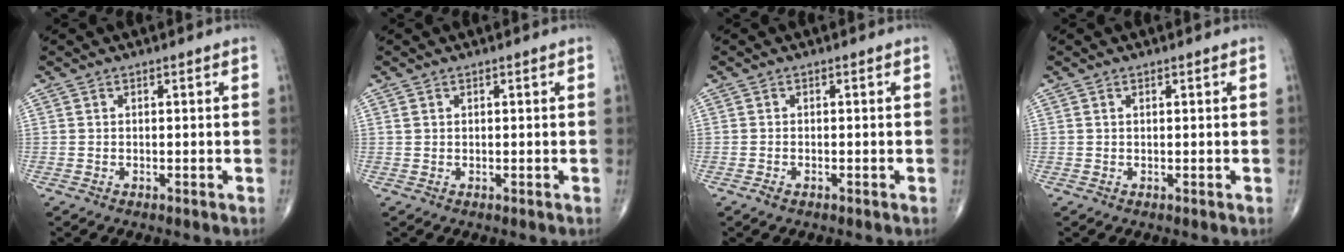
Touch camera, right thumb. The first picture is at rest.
{"total": 0.7, "force": [0.2, 0.5, 0.3], "torque": [-0.005, 0.004, 0.006]}
{"total": 1.0, "force": [-0.7, 0.4, 0.6], "torque": [-0.016, 0.000, -0.012]}
{"total": 0.0}